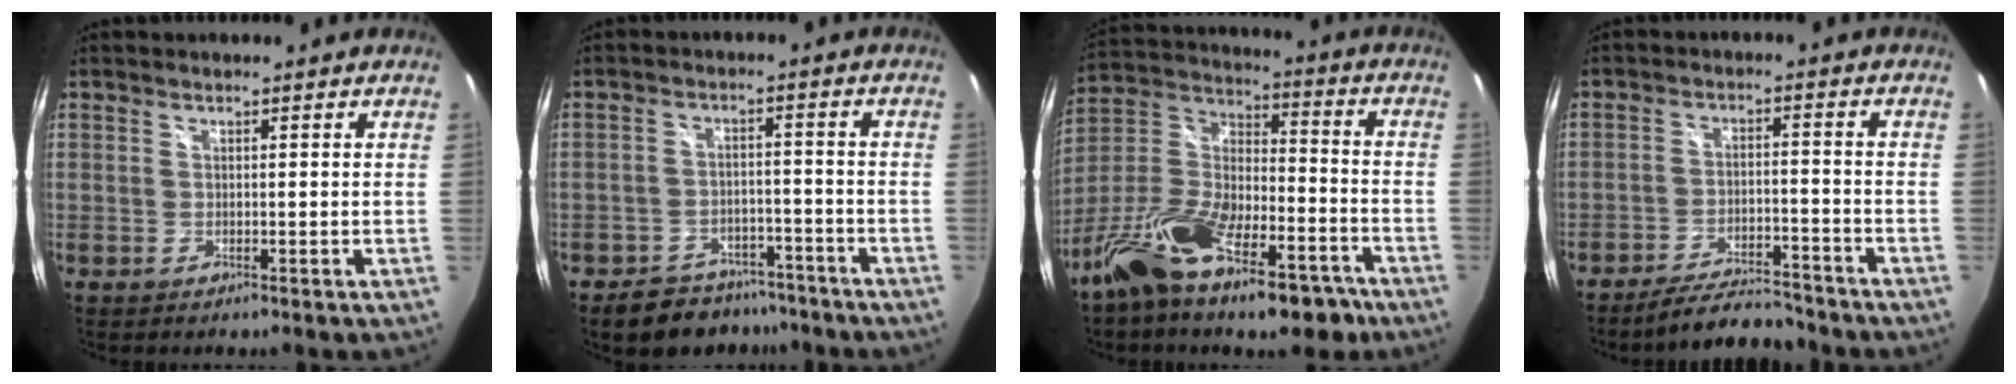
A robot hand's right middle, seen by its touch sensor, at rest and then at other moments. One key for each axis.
{"total": 10.0, "fx": -8.1, "fy": 5.3, "fz": 2.6, "tx": -0.064, "ty": 0.012, "tz": -0.105}
{"total": 21.3, "fx": -13.2, "fy": 9.1, "fz": 14.0, "tx": -0.261, "ty": -0.001, "tz": -0.225}
{"total": 9.6, "fx": -8.9, "fy": 1.7, "fz": 3.1, "tx": -0.080, "ty": 0.001, "tz": -0.135}